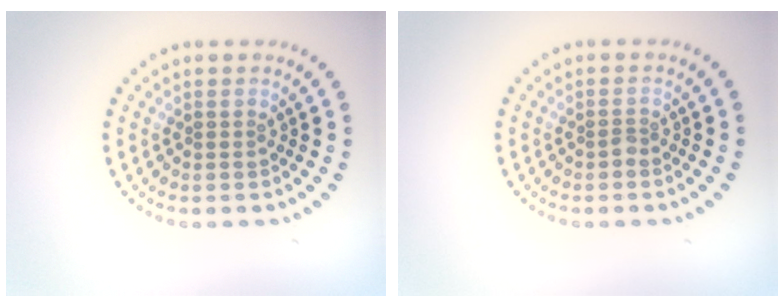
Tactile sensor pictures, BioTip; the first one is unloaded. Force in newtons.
{"total": 0.6, "press": 0.5, "slide": 0.4}